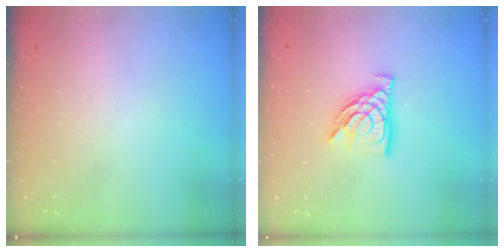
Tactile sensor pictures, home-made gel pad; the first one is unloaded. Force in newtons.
{"total": 12.2, "press": 12.1, "slide": 1.2}